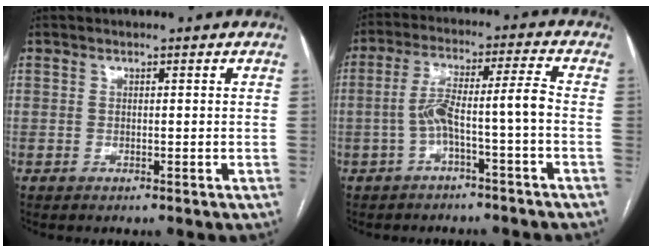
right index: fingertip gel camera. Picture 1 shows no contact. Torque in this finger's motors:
{"motor_torque": [0.58, 0.19, 0.42, 0.12]}